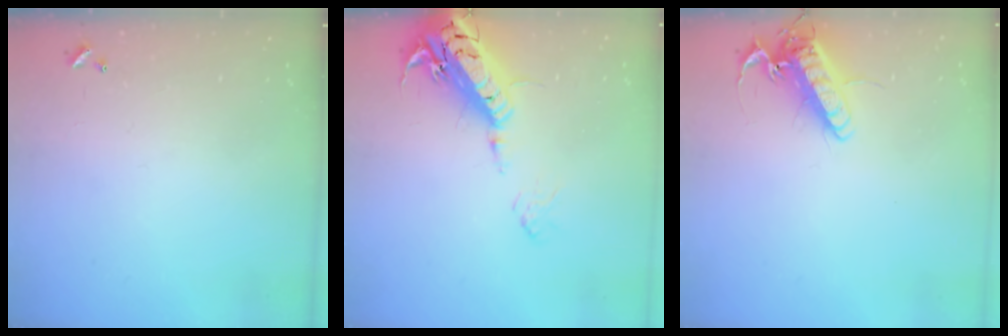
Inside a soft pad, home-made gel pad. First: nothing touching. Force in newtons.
{"total": 22.4, "press": 22.0, "slide": 4.3}
{"total": 15.2, "press": 15.0, "slide": 2.4}